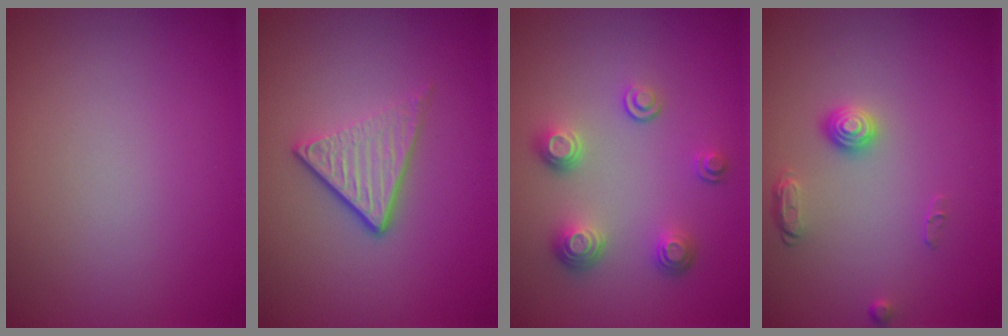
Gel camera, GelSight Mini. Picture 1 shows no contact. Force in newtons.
{"total": 3.6, "press": 2.4, "slide": 2.7}
{"total": 3.1, "press": 2.5, "slide": 1.9}
{"total": 1.7, "press": 1.4, "slide": 1.0}